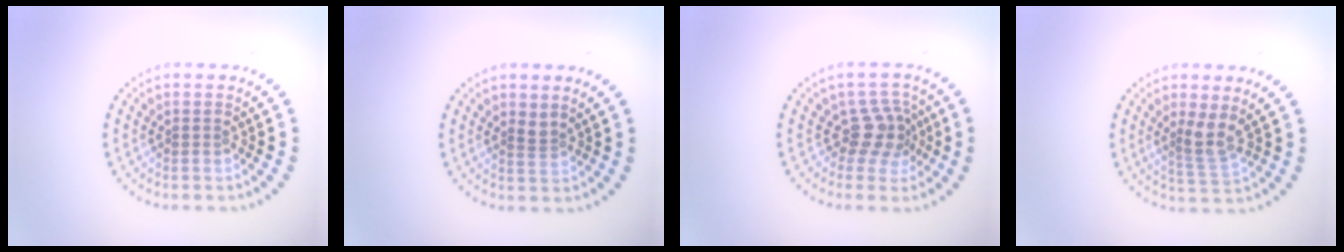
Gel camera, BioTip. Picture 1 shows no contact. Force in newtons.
{"total": 0.8, "press": 0.4, "slide": 0.7}
{"total": 2.9, "press": 2.2, "slide": 1.8}
{"total": 2.4, "press": 1.8, "slide": 1.6}